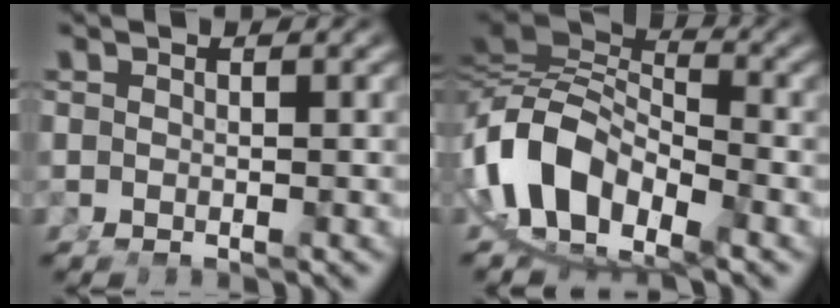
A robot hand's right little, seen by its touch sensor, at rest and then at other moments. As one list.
[{"total": 15.6, "force": [-2.7, 12.3, 9.3], "torque": [-0.219, -0.053, -0.034]}]